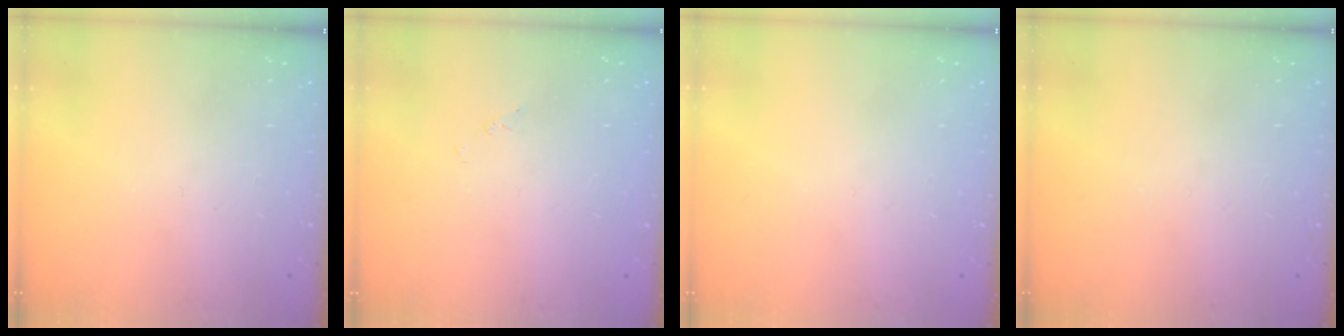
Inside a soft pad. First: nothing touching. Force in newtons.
{"total": 1.7, "press": 1.7, "slide": 0.3}
{"total": 0.0}
{"total": 0.0}